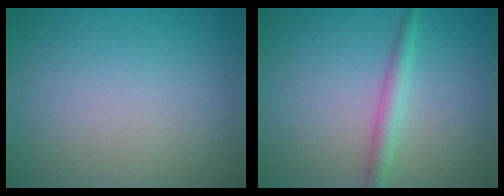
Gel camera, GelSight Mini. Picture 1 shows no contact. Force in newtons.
{"total": 2.2, "press": 2.2, "slide": 0.1}